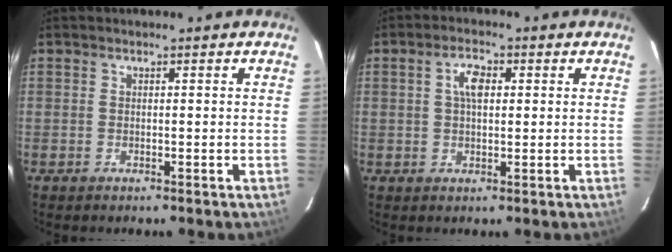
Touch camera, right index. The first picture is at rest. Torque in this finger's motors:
{"motor_torque": [0.22, 0.16, 0.33, 0.06]}